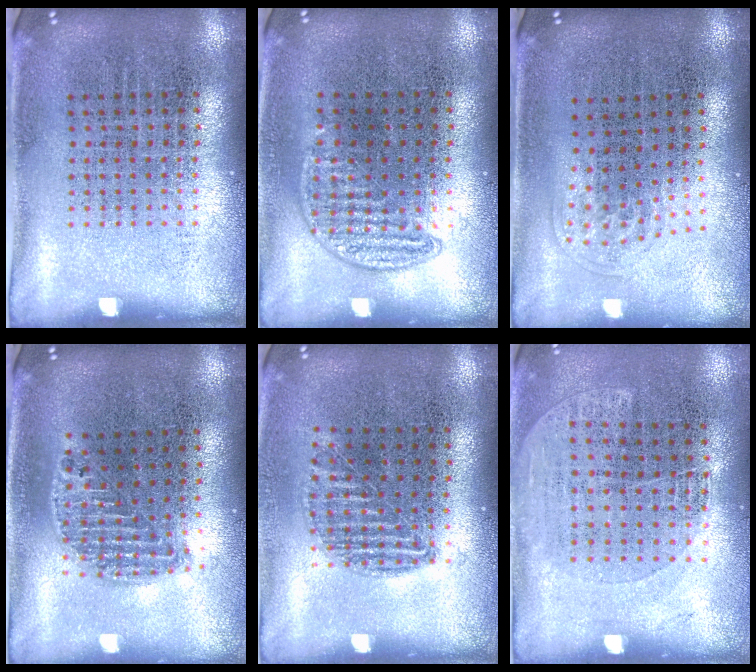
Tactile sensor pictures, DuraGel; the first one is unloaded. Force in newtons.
{"total": 0.8, "press": 0.7, "slide": 0.4}
{"total": 1.0, "press": 0.6, "slide": 0.8}
{"total": 1.2, "press": 1.1, "slide": 0.5}
{"total": 0.9, "press": 0.8, "slide": 0.3}
{"total": 1.1, "press": 0.9, "slide": 0.6}